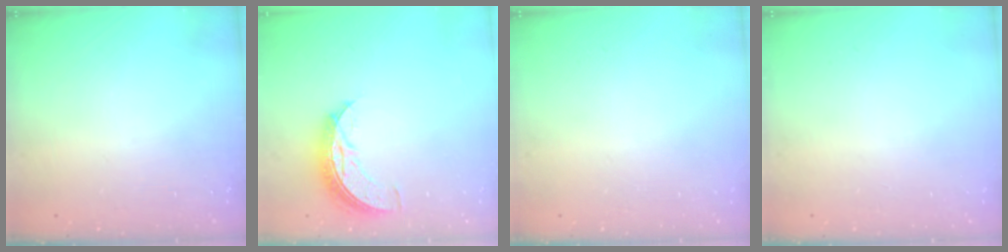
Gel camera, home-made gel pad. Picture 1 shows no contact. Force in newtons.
{"total": 8.4, "press": 8.4, "slide": 0.4}
{"total": 0.0}
{"total": 0.0}